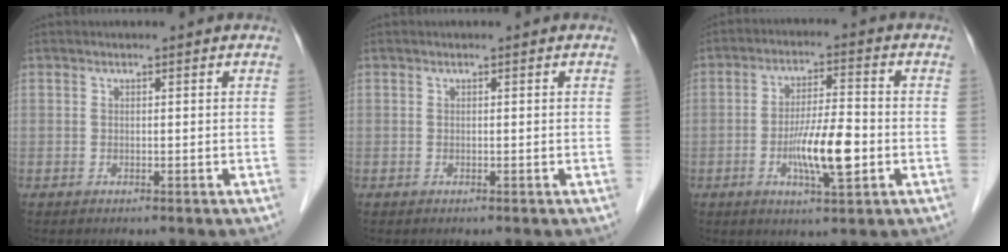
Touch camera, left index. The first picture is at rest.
{"total": 0.0}
{"total": 8.8, "force": [-2.3, 1.4, 8.3], "torque": [-0.156, -0.005, -0.042]}